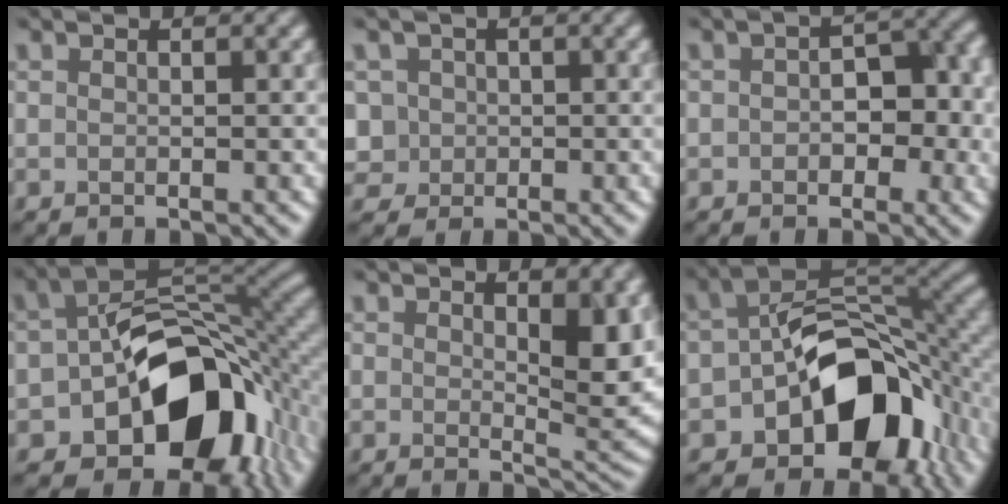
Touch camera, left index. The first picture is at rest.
{"total": 4.0, "force": [0.5, 3.8, 1.1], "torque": [-0.026, 0.017, 0.001]}
{"total": 4.9, "force": [-0.4, 3.2, 3.7], "torque": [-0.034, -0.005, -0.006]}
{"total": 13.7, "force": [-5.1, 8.6, 9.4], "torque": [-0.131, -0.016, -0.087]}
{"total": 4.9, "force": [1.0, 2.0, 4.3], "torque": [-0.058, -0.013, 0.022]}
{"total": 12.3, "force": [-4.6, 7.7, 8.5], "torque": [-0.123, -0.011, -0.076]}